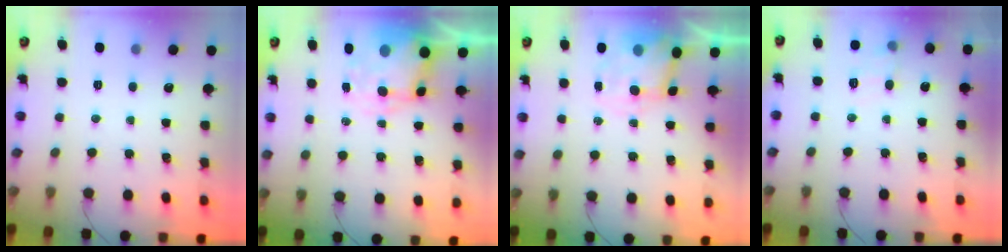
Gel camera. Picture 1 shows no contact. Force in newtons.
{"total": 8.7, "press": 8.4, "slide": 2.2}
{"total": 6.9, "press": 6.8, "slide": 1.4}
{"total": 6.1, "press": 5.6, "slide": 2.3}